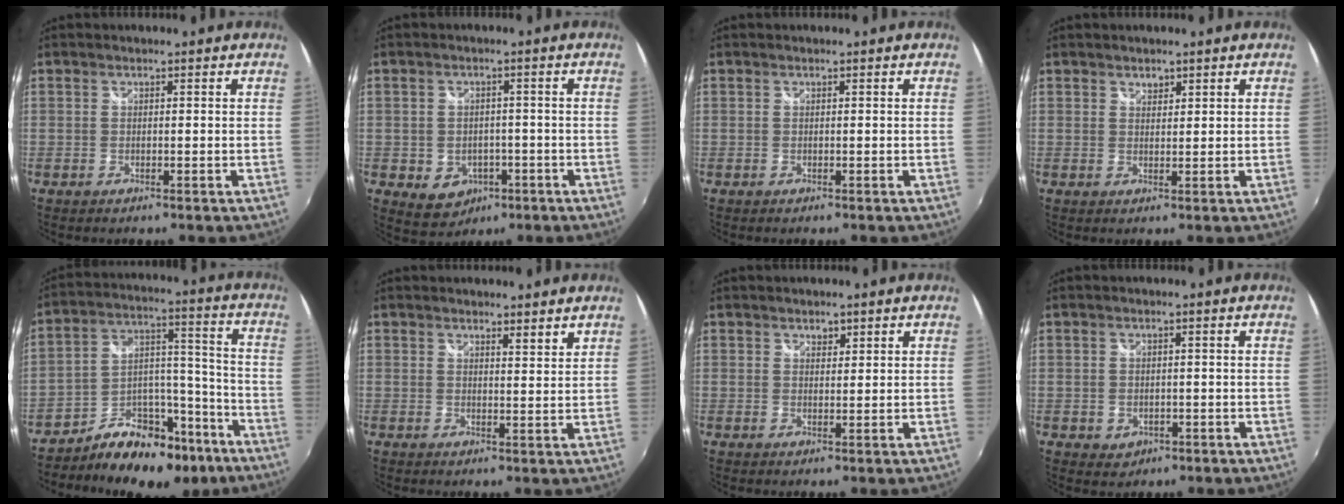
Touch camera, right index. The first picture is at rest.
{"total": 6.9, "force": [-2.7, 5.7, 2.8], "torque": [-0.068, 0.000, -0.023]}
{"total": 0.0}
{"total": 1.4, "force": [1.0, 0.9, 0.4], "torque": [-0.003, 0.001, 0.017]}
{"total": 16.7, "force": [-11.3, 9.1, 8.3], "torque": [-0.146, 0.048, -0.167]}
{"total": 3.1, "force": [2.8, 0.4, 1.2], "torque": [-0.016, -0.002, 0.035]}
{"total": 1.3, "force": [0.9, 0.8, 0.3], "torque": [-0.002, 0.001, 0.015]}
{"total": 3.0, "force": [-0.8, 2.7, 1.2], "torque": [-0.027, -0.004, -0.005]}